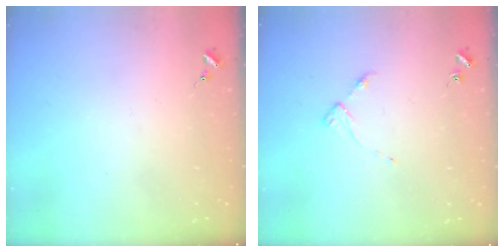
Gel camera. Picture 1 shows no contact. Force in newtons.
{"total": 3.3, "press": 3.3, "slide": 0.4}